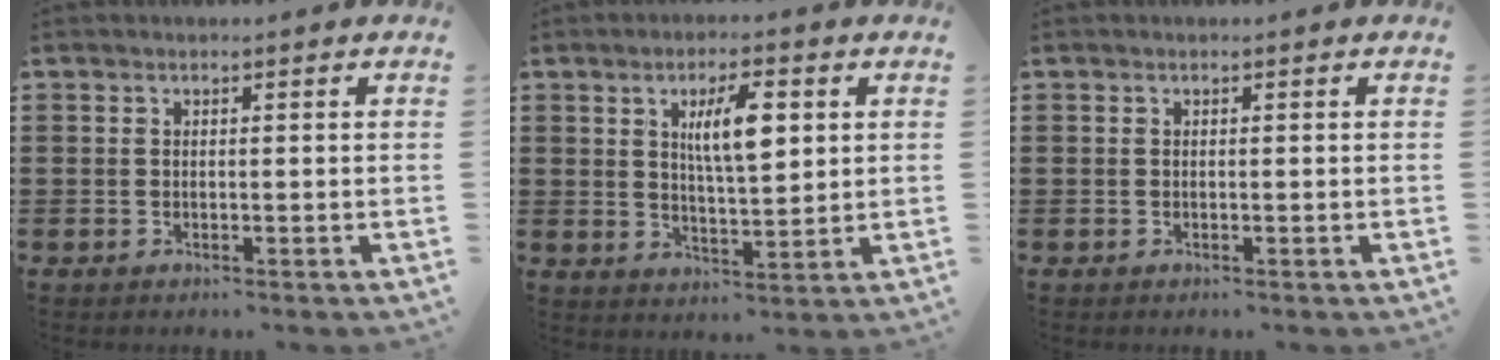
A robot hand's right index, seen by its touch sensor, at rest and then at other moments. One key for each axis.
{"total": 7.3, "fx": 2.3, "fy": 2.2, "fz": 6.6, "tx": -0.126, "ty": 0.005, "tz": 0.036}
{"total": 0.0}